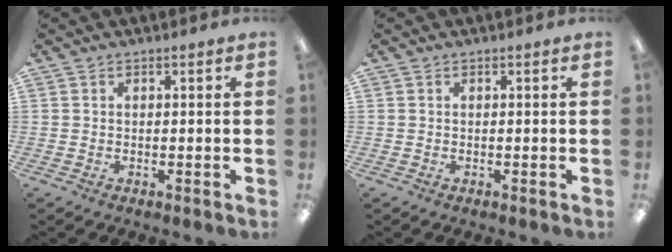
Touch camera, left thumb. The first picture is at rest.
{"total": 0.0}